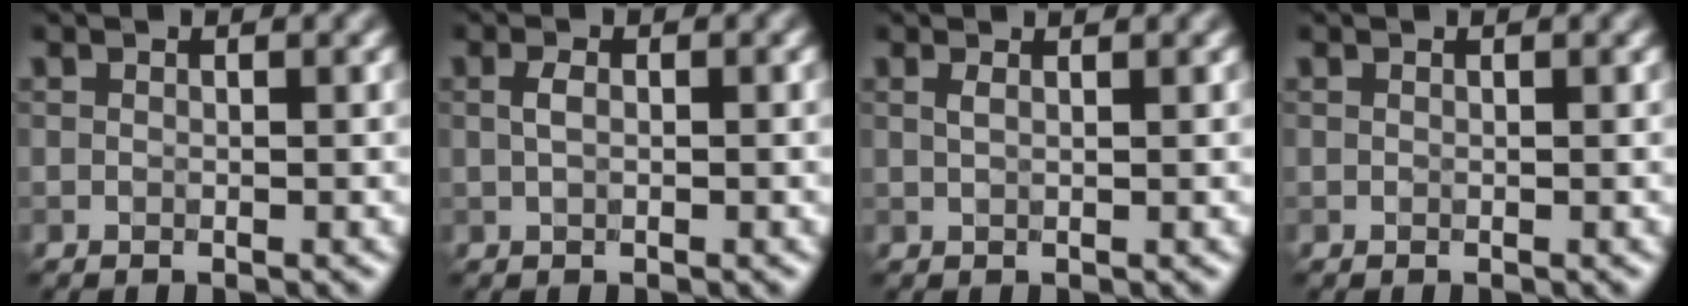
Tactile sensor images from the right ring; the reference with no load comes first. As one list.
[{"total": 1.1, "force": [0.1, 0.4, 1.0], "torque": [-0.023, 0.004, 0.001]}, {"total": 1.3, "force": [0.9, 0.4, 0.9], "torque": [-0.015, 0.000, 0.003]}, {"total": 0.0}]